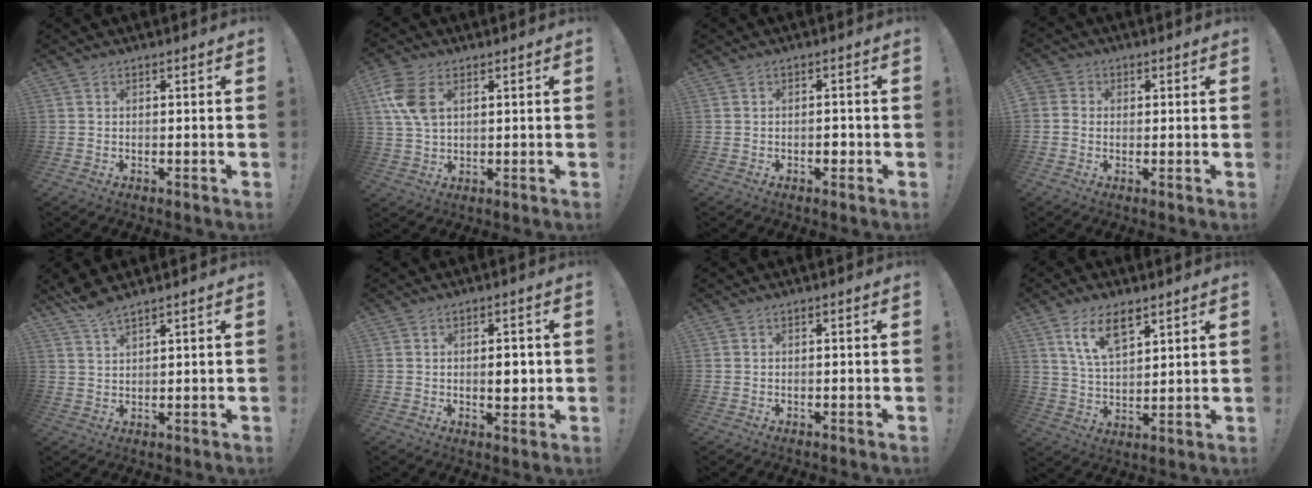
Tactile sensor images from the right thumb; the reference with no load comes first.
{"total": 9.2, "force": [3.3, 5.6, 6.6], "torque": [-0.129, -0.003, 0.061]}
{"total": 2.4, "force": [-1.1, 1.4, 1.6], "torque": [-0.008, -0.002, -0.023]}
{"total": 3.3, "force": [-0.4, 3.1, 1.3], "torque": [-0.021, 0.010, -0.005]}
{"total": 4.3, "force": [4.0, 0.4, 1.5], "torque": [-0.036, -0.020, 0.072]}
{"total": 4.2, "force": [-0.1, 2.3, 3.5], "torque": [-0.035, -0.005, -0.009]}
{"total": 0.0}
{"total": 10.3, "force": [6.6, 4.8, 6.4], "torque": [-0.115, -0.016, 0.122]}